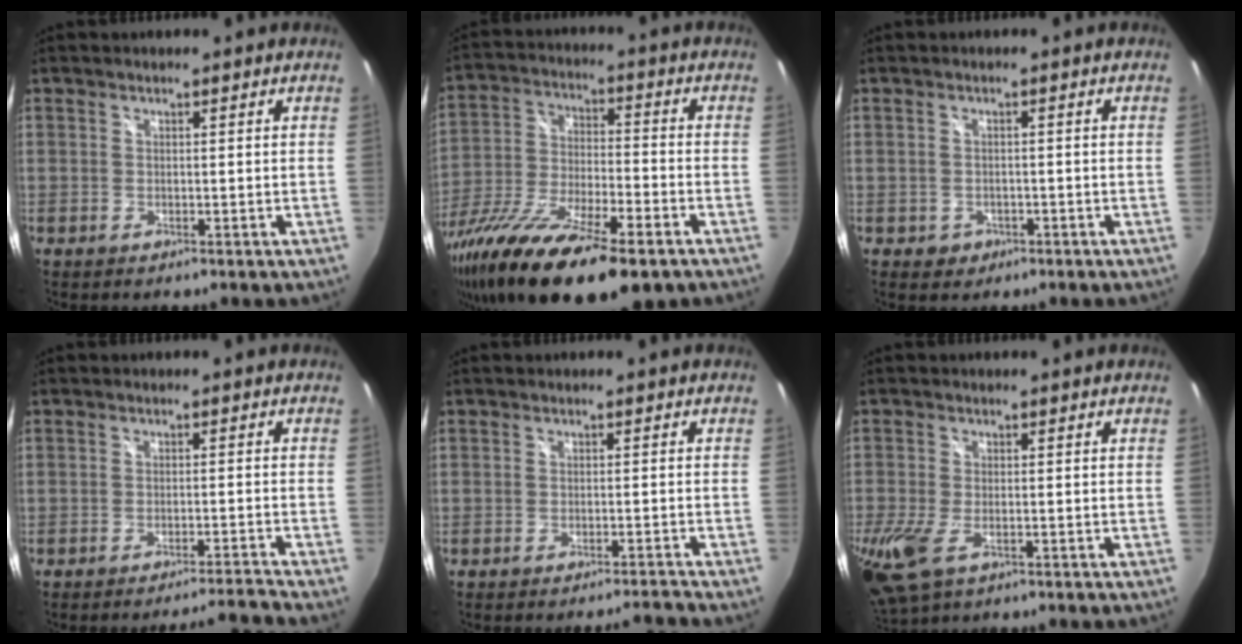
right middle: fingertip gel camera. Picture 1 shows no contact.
{"total": 24.5, "force": [-16.3, 7.0, 16.8], "torque": [-0.326, -0.068, -0.280]}
{"total": 2.8, "force": [-1.1, 2.5, 0.6], "torque": [-0.020, -0.001, -0.010]}
{"total": 5.1, "force": [-4.7, -2.0, 0.6], "torque": [-0.013, 0.006, -0.070]}
{"total": 3.1, "force": [-3.0, -0.8, 0.4], "torque": [-0.009, -0.002, -0.040]}
{"total": 11.9, "force": [-5.0, 6.8, 8.4], "torque": [-0.205, -0.043, -0.087]}